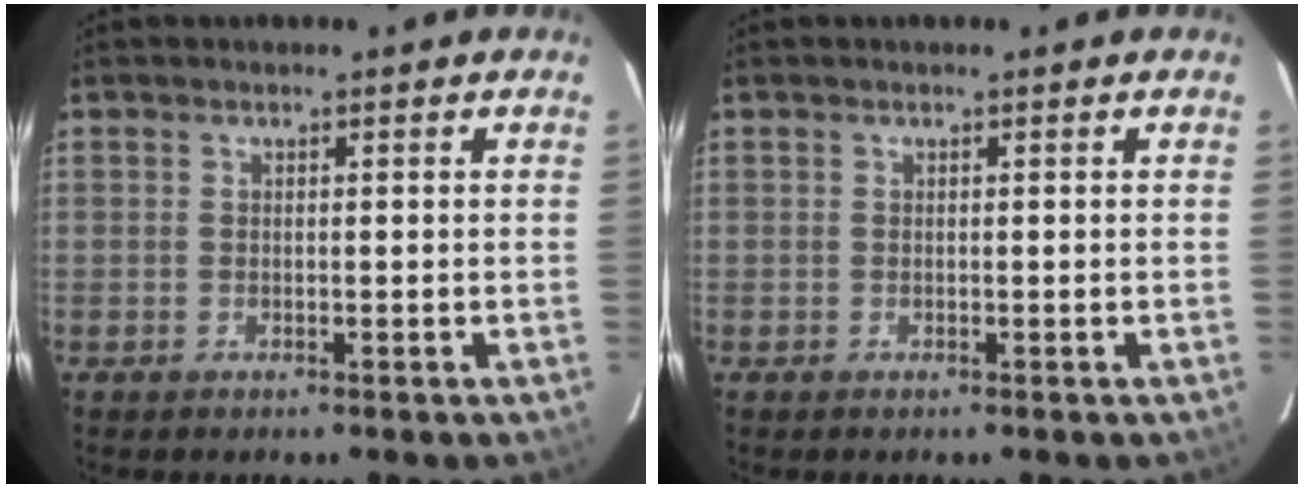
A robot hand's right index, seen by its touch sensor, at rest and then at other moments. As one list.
[{"total": 0.0}]